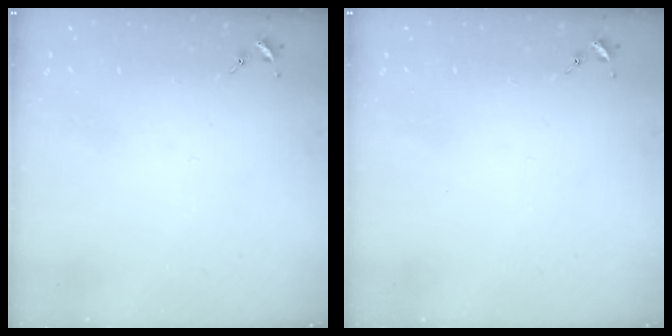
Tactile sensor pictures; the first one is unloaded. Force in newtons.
{"total": 0.0}